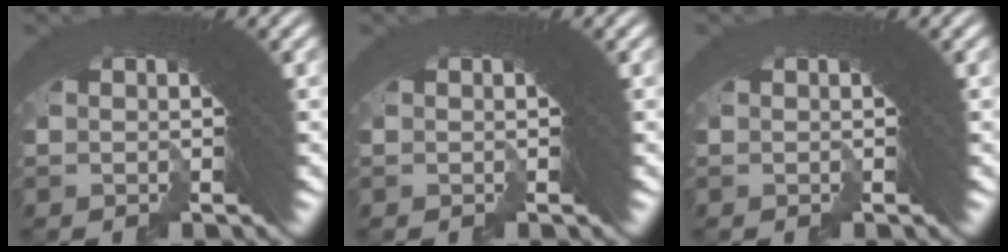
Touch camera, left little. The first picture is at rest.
{"total": 0.0}
{"total": 0.0}